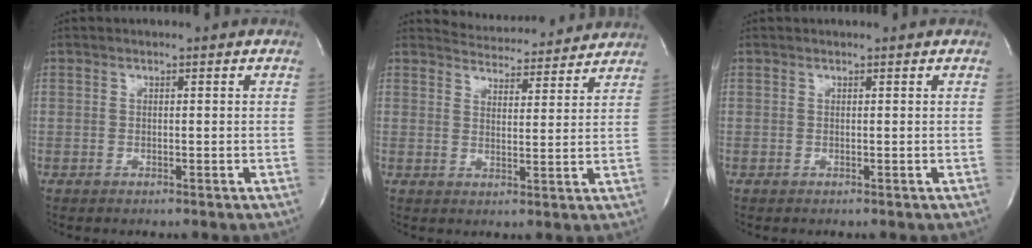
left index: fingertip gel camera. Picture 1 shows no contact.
{"total": 9.2, "force": [9.0, 1.6, 0.6], "torque": [-0.010, 0.003, 0.113]}
{"total": 0.0}